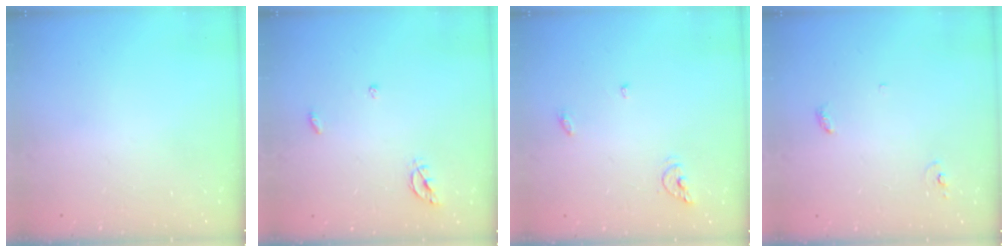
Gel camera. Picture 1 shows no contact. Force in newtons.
{"total": 5.5, "press": 5.5, "slide": 0.2}
{"total": 5.8, "press": 5.8, "slide": 0.4}
{"total": 3.4, "press": 3.4, "slide": 0.2}